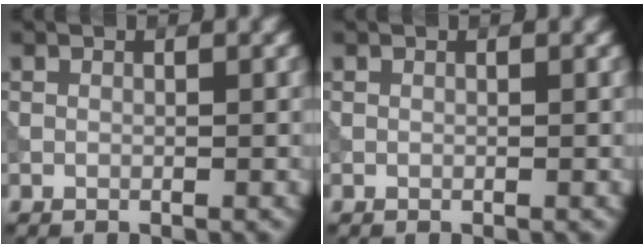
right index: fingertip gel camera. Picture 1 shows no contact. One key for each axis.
{"total": 0.0}